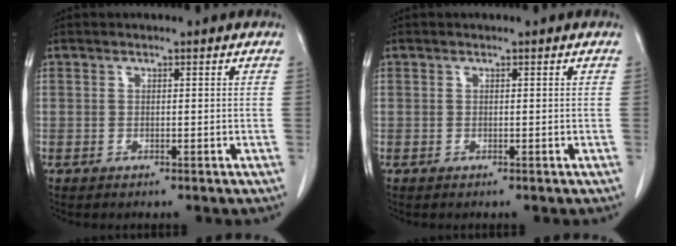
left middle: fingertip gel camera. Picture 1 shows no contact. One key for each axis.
{"total": 0.0}